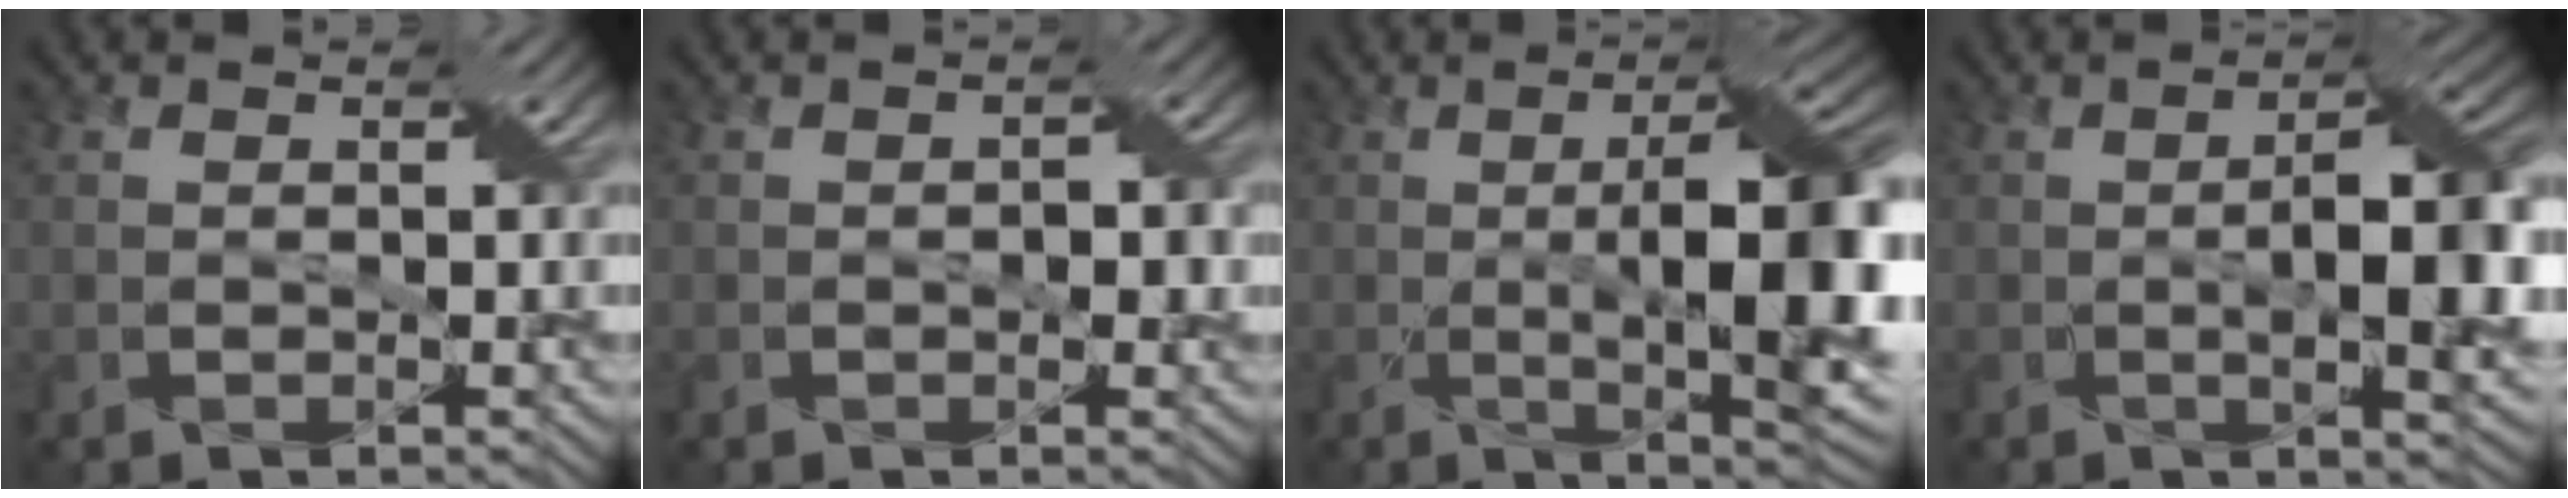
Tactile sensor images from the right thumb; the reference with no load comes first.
{"total": 2.1, "force": [-0.3, 1.2, 1.7], "torque": [-0.023, -0.002, -0.005]}
{"total": 15.1, "force": [-1.1, 4.4, 14.4], "torque": [-0.203, 0.001, -0.008]}
{"total": 9.0, "force": [-0.8, 2.7, 8.6], "torque": [-0.134, 0.000, -0.012]}